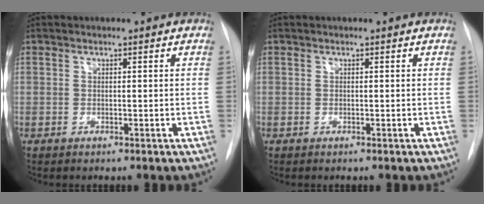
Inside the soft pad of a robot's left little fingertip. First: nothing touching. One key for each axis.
{"total": 0.0}